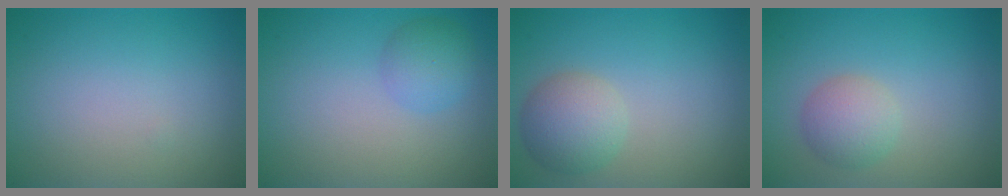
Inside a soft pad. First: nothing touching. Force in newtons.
{"total": 2.5, "press": 2.5, "slide": 0.1}
{"total": 3.7, "press": 3.7, "slide": 0.1}
{"total": 2.7, "press": 2.7, "slide": 0.2}